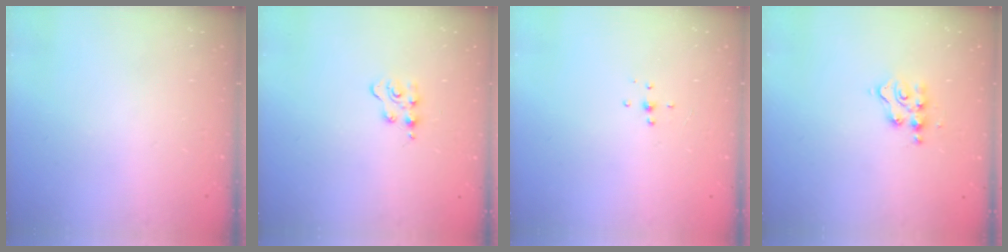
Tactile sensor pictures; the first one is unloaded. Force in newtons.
{"total": 3.5, "press": 3.5, "slide": 0.4}
{"total": 4.0, "press": 4.0, "slide": 0.3}
{"total": 4.4, "press": 4.4, "slide": 0.4}